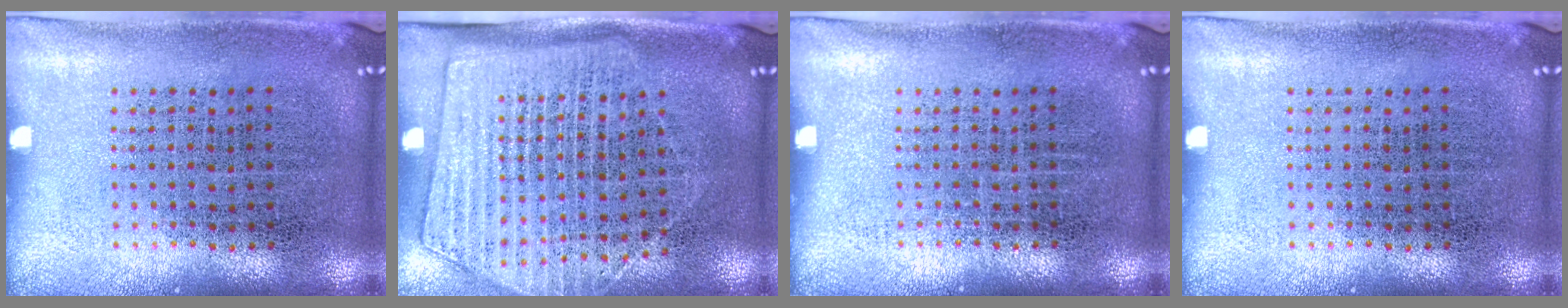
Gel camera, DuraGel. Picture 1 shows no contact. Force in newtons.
{"total": 1.7, "press": 1.5, "slide": 0.8}
{"total": 0.0}
{"total": 0.0}